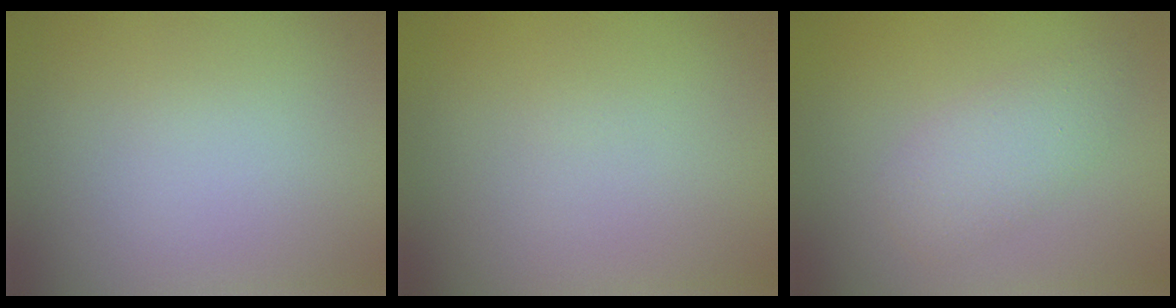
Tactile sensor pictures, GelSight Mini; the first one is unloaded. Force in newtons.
{"total": 0.0}
{"total": 3.1, "press": 3.1, "slide": 0.2}